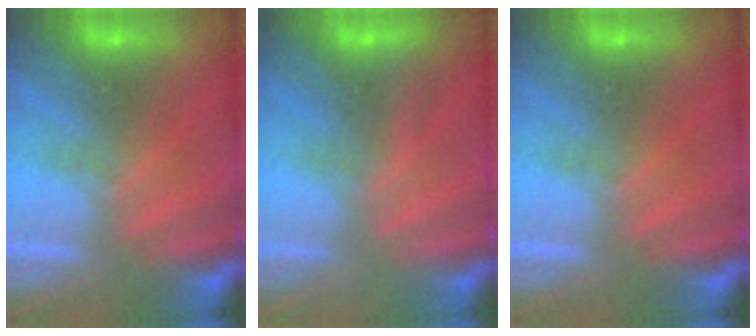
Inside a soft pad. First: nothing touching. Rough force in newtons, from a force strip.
{"total": 2.9}
{"total": 0.0}